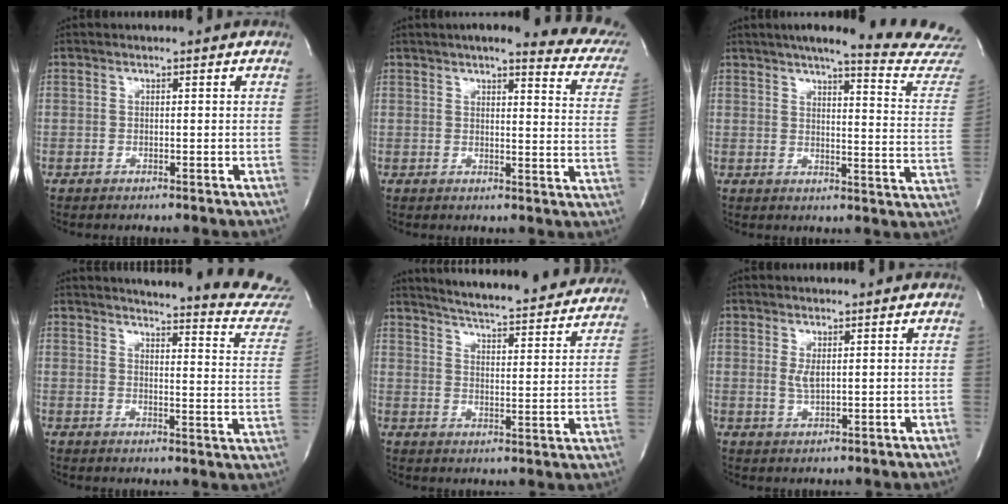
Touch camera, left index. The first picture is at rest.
{"total": 15.5, "force": [13.0, 2.9, 7.9], "torque": [-0.080, -0.027, 0.127]}
{"total": 20.0, "force": [18.6, -0.2, 7.5], "torque": [-0.093, -0.102, 0.204]}
{"total": 21.1, "force": [20.6, 0.3, 4.9], "torque": [-0.055, -0.142, 0.215]}
{"total": 24.8, "force": [23.1, 3.1, 8.6], "torque": [-0.130, -0.059, 0.281]}
{"total": 1.8, "force": [-0.1, 0.6, 1.7], "torque": [-0.036, -0.012, 0.007]}